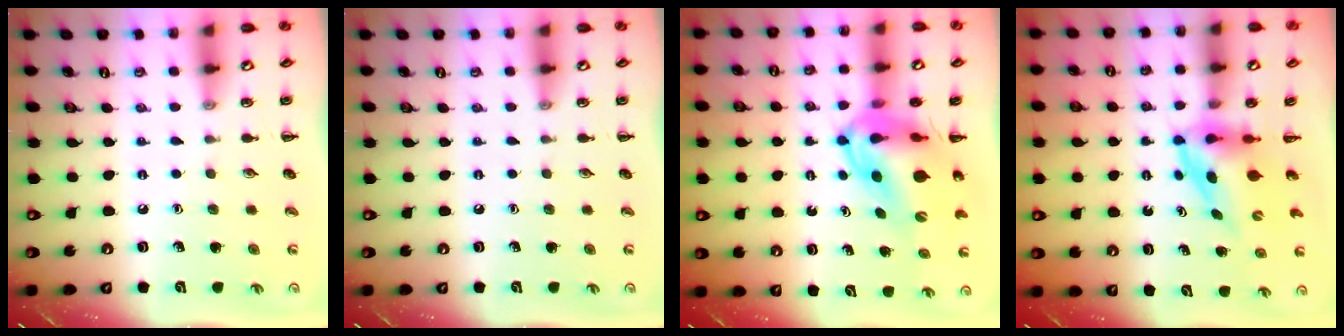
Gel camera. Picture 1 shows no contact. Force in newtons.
{"total": 0.0}
{"total": 10.6, "press": 10.1, "slide": 3.2}
{"total": 4.0, "press": 3.9, "slide": 0.8}